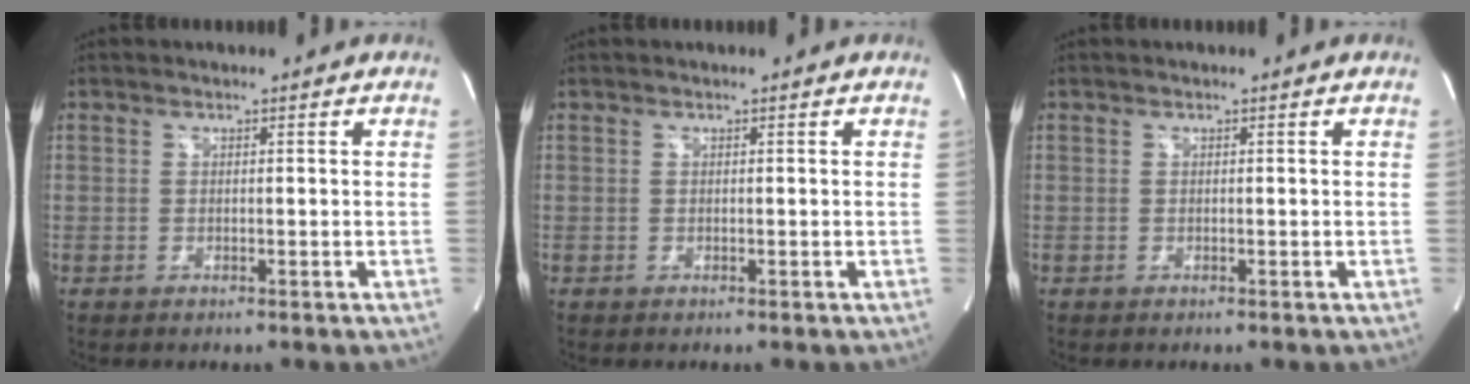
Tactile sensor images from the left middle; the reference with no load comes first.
{"total": 0.0}
{"total": 0.0}